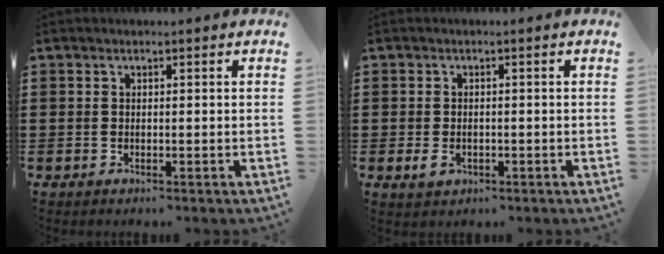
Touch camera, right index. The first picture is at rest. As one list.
[{"total": 1.5, "force": [-0.5, 0.9, 1.1], "torque": [-0.024, -0.002, -0.009]}]